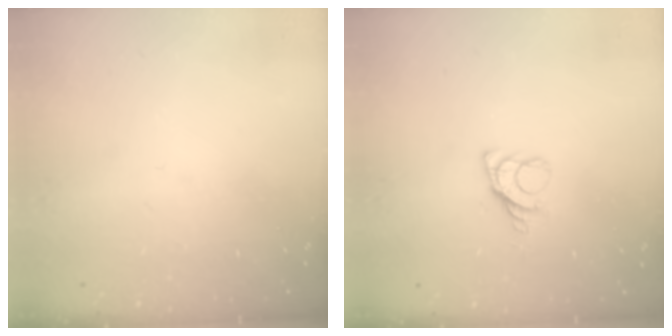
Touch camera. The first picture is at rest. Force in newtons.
{"total": 5.7, "press": 5.7, "slide": 0.7}